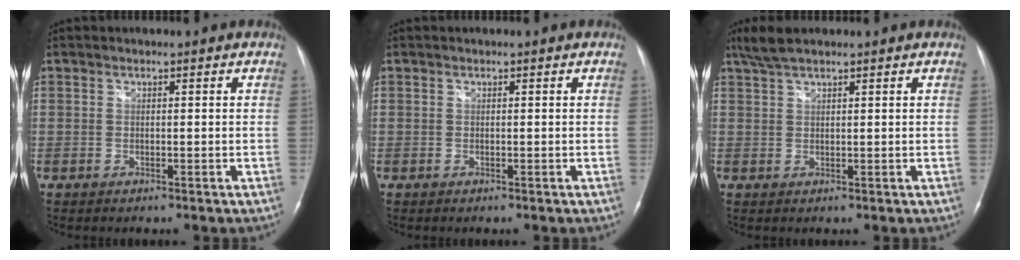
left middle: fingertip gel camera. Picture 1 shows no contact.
{"total": 0.0}
{"total": 3.7, "force": [3.0, 0.5, 2.1], "torque": [-0.053, 0.013, 0.065]}